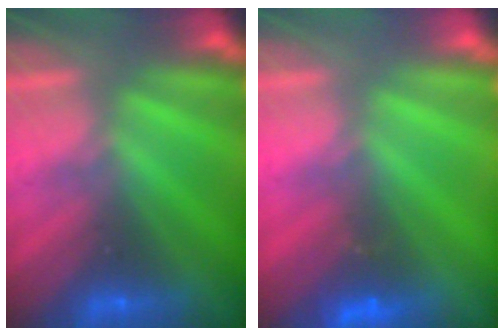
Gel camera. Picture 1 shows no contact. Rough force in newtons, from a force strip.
{"total": 4.6}